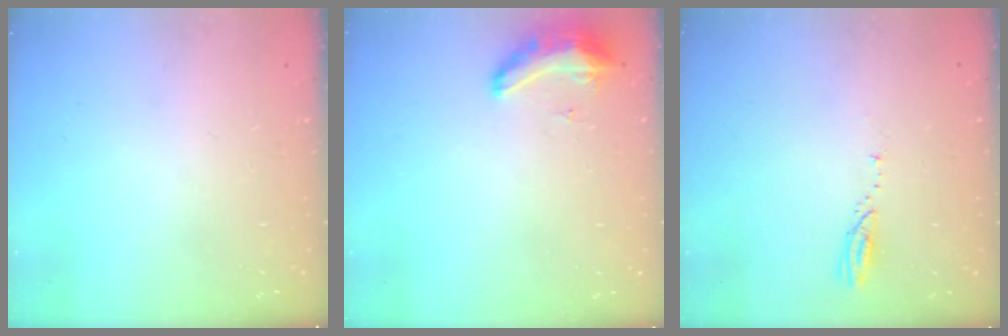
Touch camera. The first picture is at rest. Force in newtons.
{"total": 11.5, "press": 9.6, "slide": 6.3}
{"total": 3.0, "press": 3.0, "slide": 0.2}